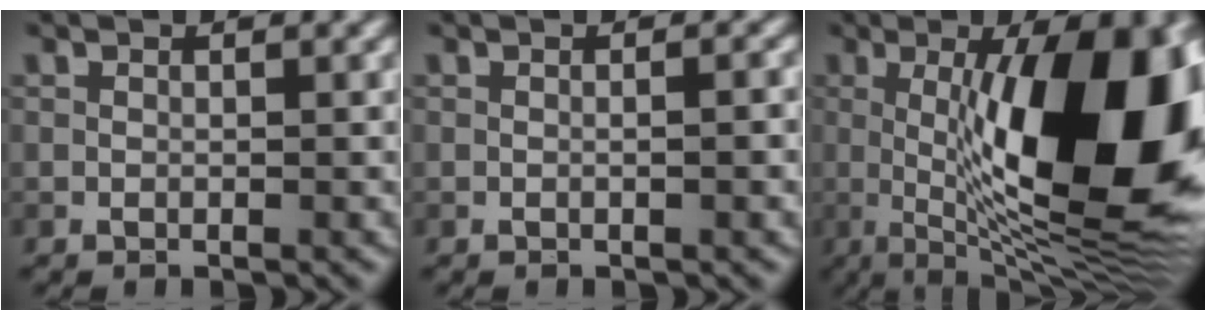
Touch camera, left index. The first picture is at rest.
{"total": 1.5, "force": [-0.1, 0.5, 1.5], "torque": [-0.012, -0.002, -0.001]}
{"total": 14.7, "force": [1.1, 4.4, 13.9], "torque": [-0.192, -0.002, 0.013]}